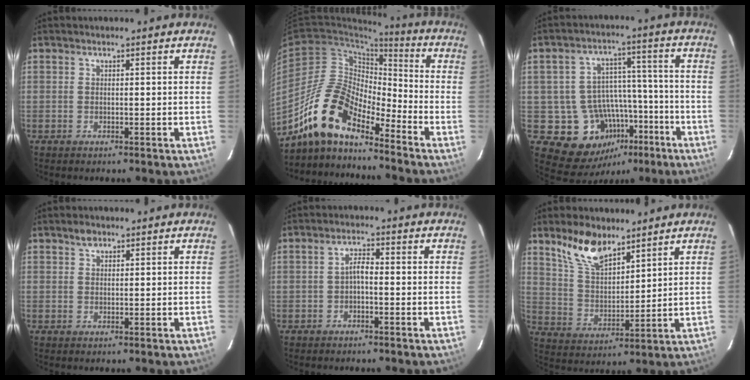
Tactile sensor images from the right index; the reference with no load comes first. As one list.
[{"total": 14.4, "force": [-11.8, 4.4, 7.0], "torque": [-0.128, 0.006, -0.236]}, {"total": 13.5, "force": [-6.7, 10.7, 4.9], "torque": [-0.093, 0.047, -0.071]}, {"total": 1.8, "force": [1.2, 1.1, 0.8], "torque": [-0.013, 0.005, 0.022]}, {"total": 2.0, "force": [-0.8, 0.7, 1.7], "torque": [-0.034, 0.008, -0.017]}, {"total": 10.5, "force": [7.8, 4.2, 5.6], "torque": [-0.103, 0.008, 0.156]}]